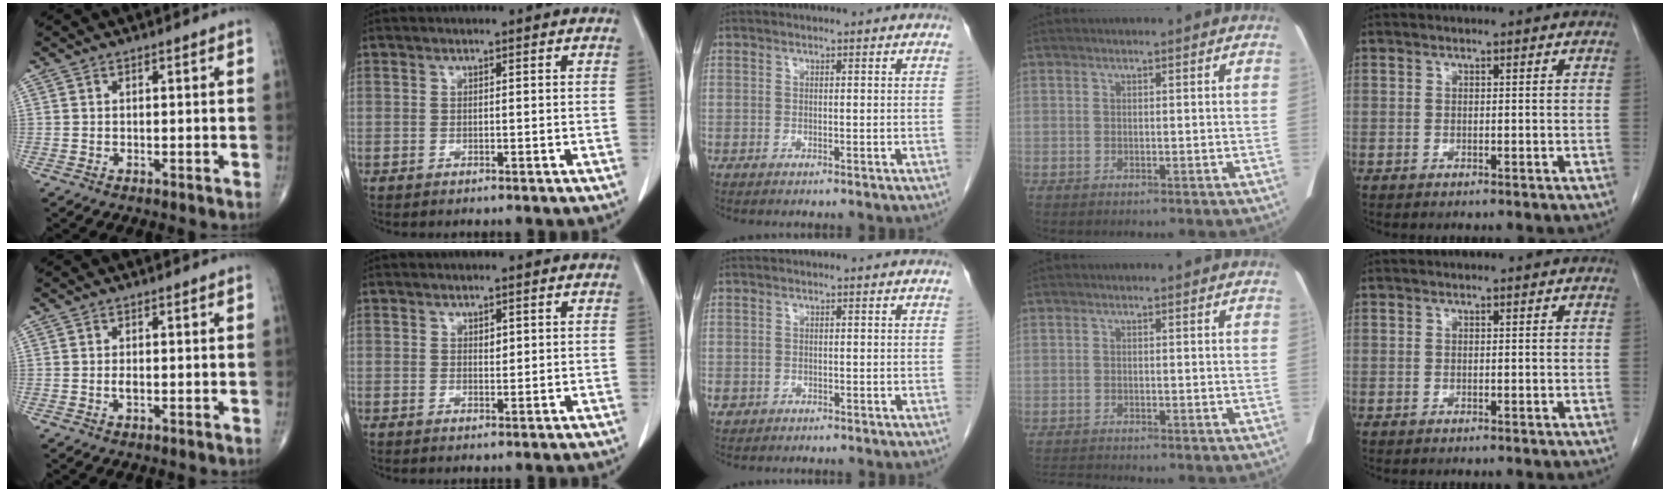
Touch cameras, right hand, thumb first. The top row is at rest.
{"thumb": {"total": 1.1, "force": [-0.2, 0.5, 1.0], "torque": [-0.019, -0.001, -0.003]}, "index": {"total": 1.0, "force": [0.4, 0.6, 0.8], "torque": [-0.009, -0.003, 0.007]}, "middle": {"total": 1.1, "force": [-0.4, 1.0, 0.4], "torque": [-0.009, 0.003, -0.003]}, "ring": {"total": 2.1, "force": [-2.1, -0.5, 0.0], "torque": [-0.007, -0.015, -0.037]}}